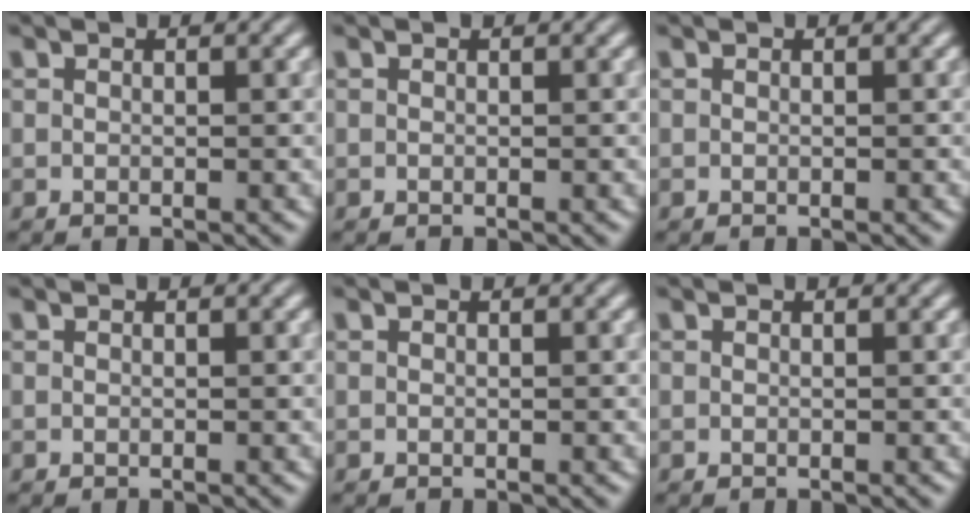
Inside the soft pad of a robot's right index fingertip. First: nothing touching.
{"total": 0.0}
{"total": 0.0}
{"total": 0.0}
{"total": 0.0}
{"total": 0.0}